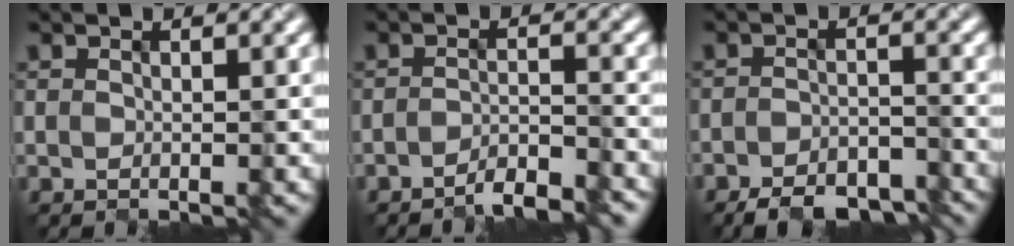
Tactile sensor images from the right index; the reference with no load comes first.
{"total": 3.0, "force": [-2.8, 0.3, 1.2], "torque": [-0.017, 0.002, -0.055]}
{"total": 4.6, "force": [-4.1, 1.4, 1.6], "torque": [-0.019, -0.004, -0.063]}